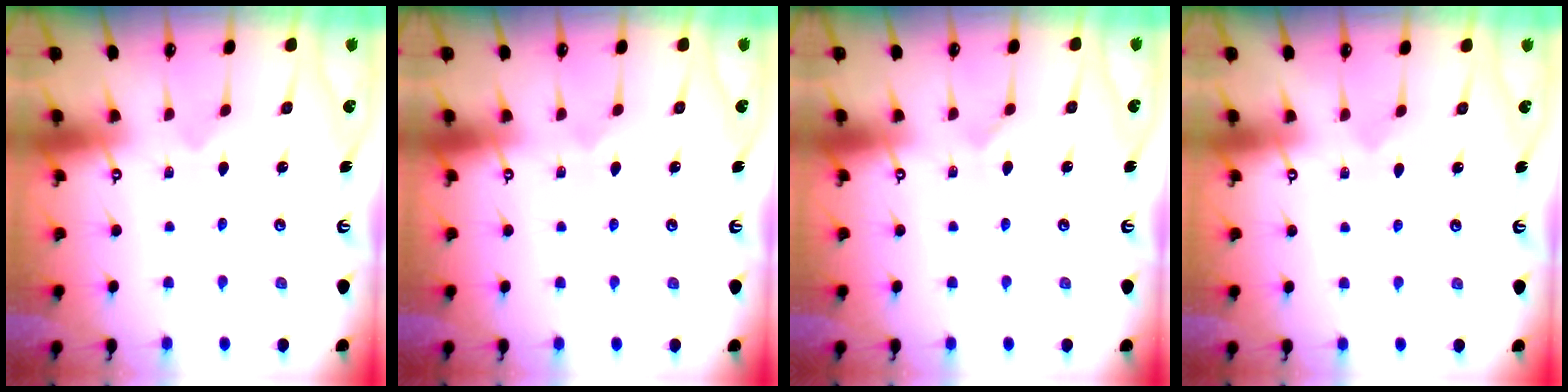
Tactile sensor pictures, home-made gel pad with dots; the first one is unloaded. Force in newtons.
{"total": 2.5, "press": 2.5, "slide": 0.0}
{"total": 1.6, "press": 1.6, "slide": 0.1}
{"total": 1.7, "press": 1.7, "slide": 0.1}